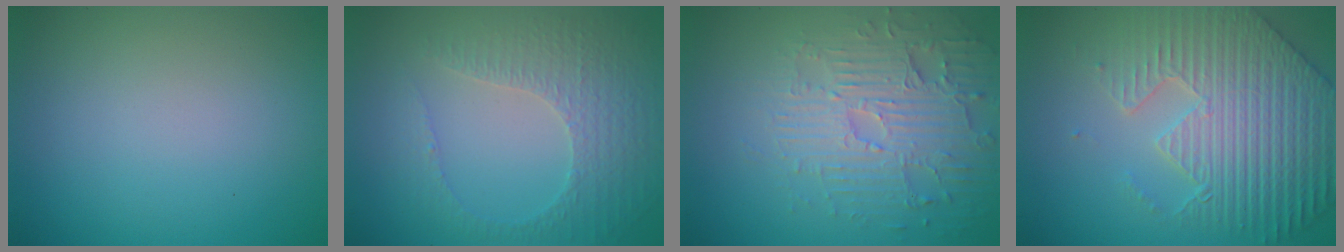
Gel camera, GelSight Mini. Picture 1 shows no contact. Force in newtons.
{"total": 4.6, "press": 3.3, "slide": 3.2}
{"total": 4.6, "press": 4.1, "slide": 1.9}
{"total": 7.5, "press": 6.1, "slide": 4.4}